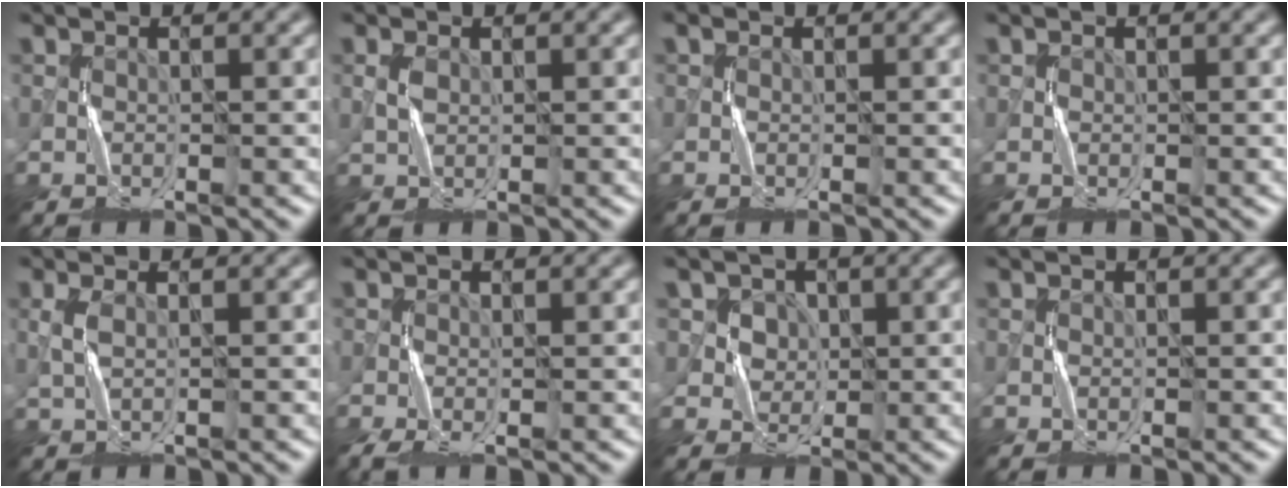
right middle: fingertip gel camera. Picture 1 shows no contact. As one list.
[{"total": 0.7, "force": [0.2, 0.6, 0.2], "torque": [-0.013, 0.003, 0.009]}, {"total": 0.5, "force": [0.1, 0.5, 0.2], "torque": [-0.002, 0.002, 0.002]}, {"total": 0.5, "force": [0.0, 0.5, 0.0], "torque": [0.000, 0.001, 0.002]}, {"total": 1.0, "force": [0.4, 0.3, 0.9], "torque": [-0.026, 0.004, 0.011]}, {"total": 2.4, "force": [-1.3, 0.7, 1.9], "torque": [-0.051, -0.006, -0.024]}, {"total": 5.0, "force": [2.5, 4.1, 1.4], "torque": [-0.035, 0.004, 0.040]}, {"total": 0.0}]